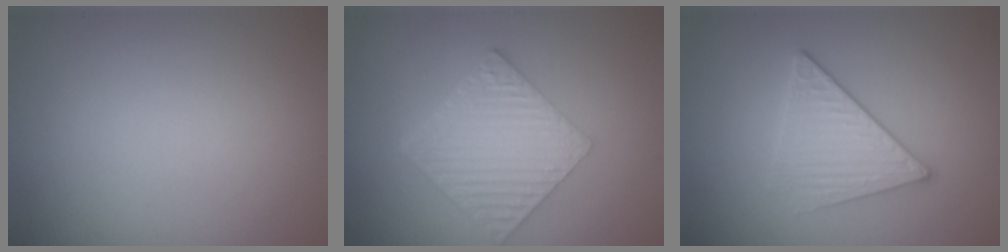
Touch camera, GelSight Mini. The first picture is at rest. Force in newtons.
{"total": 6.5, "press": 4.4, "slide": 4.7}
{"total": 2.7, "press": 2.4, "slide": 1.2}